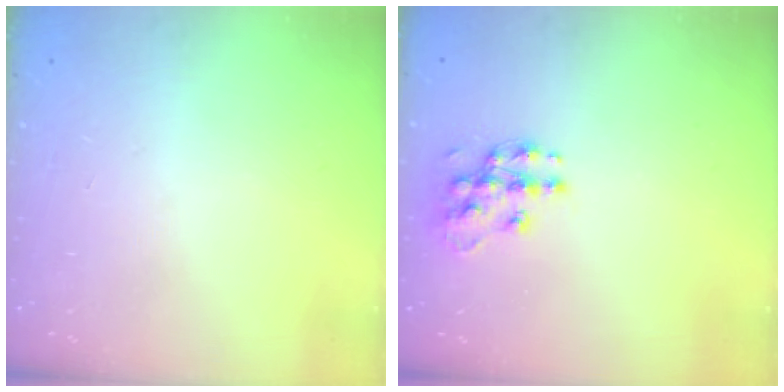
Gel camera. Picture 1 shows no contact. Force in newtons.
{"total": 11.3, "press": 11.3, "slide": 0.7}